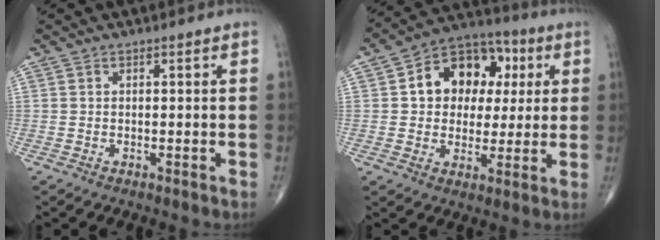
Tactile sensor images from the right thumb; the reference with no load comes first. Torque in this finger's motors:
{"motor_torque": [1.45, 1.41, 1.21, 0.31, 0.12]}